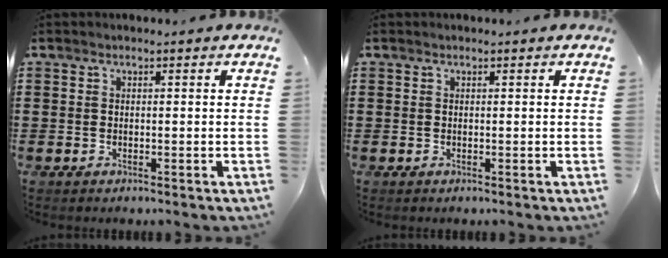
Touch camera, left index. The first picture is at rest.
{"total": 0.0}